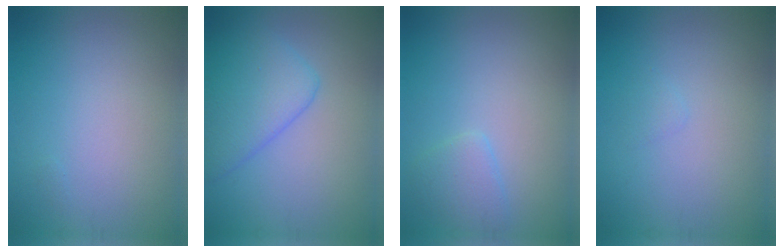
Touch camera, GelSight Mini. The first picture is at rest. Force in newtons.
{"total": 5.4, "press": 5.4, "slide": 0.3}
{"total": 1.8, "press": 1.8, "slide": 0.2}
{"total": 0.5, "press": 0.5, "slide": 0.1}